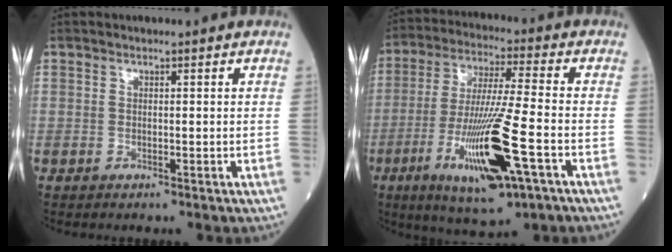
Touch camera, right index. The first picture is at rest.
{"total": 16.3, "force": [-6.1, 1.3, 15.1], "torque": [-0.297, -0.026, -0.103]}